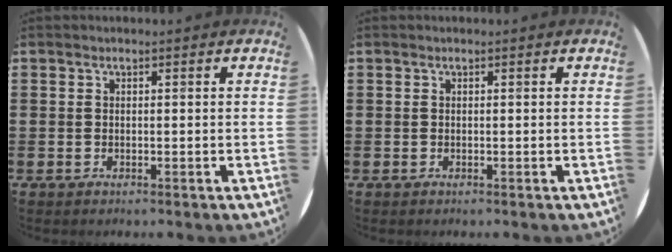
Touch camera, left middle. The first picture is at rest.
{"total": 0.0}